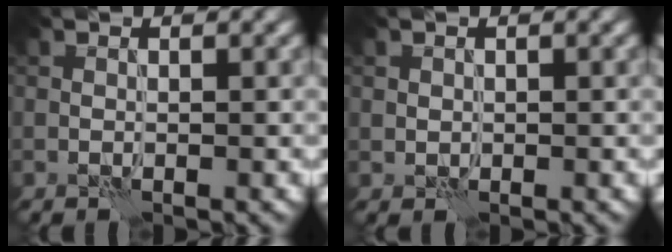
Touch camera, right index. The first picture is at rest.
{"total": 0.7, "force": [0.3, 0.7, 0.1], "torque": [0.000, -0.002, 0.005]}